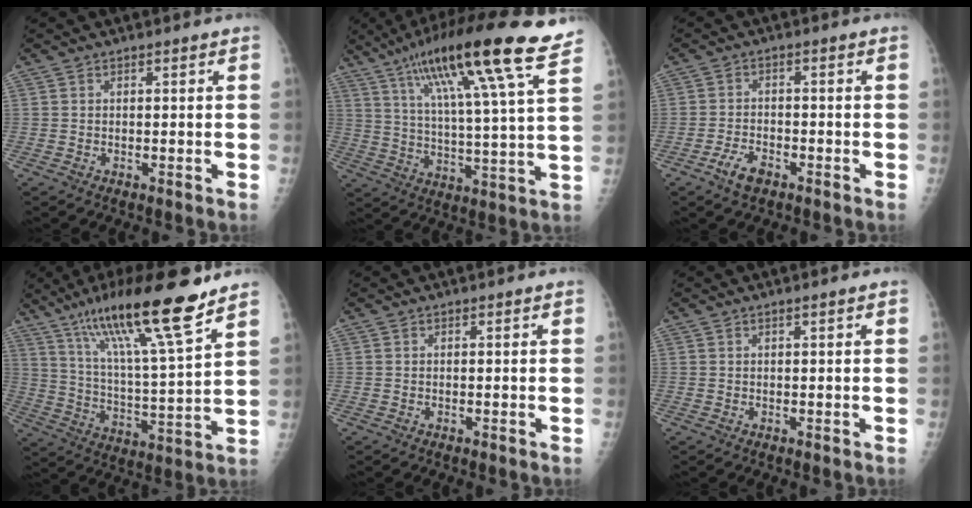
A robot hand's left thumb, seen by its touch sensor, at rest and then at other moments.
{"total": 21.3, "force": [13.4, 1.2, 16.5], "torque": [-0.257, -0.031, 0.207]}
{"total": 4.2, "force": [-2.7, 2.0, 2.5], "torque": [-0.051, 0.015, -0.048]}
{"total": 19.7, "force": [13.6, 1.9, 14.1], "torque": [-0.233, -0.058, 0.236]}
{"total": 0.0}
{"total": 0.6, "force": [0.3, 0.0, 0.5], "torque": [-0.010, 0.001, 0.005]}